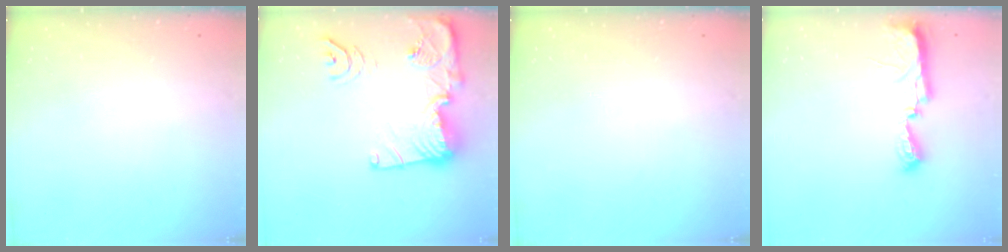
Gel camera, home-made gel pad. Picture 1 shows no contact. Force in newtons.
{"total": 21.3, "press": 21.2, "slide": 1.9}
{"total": 0.0}
{"total": 9.8, "press": 8.9, "slide": 4.2}